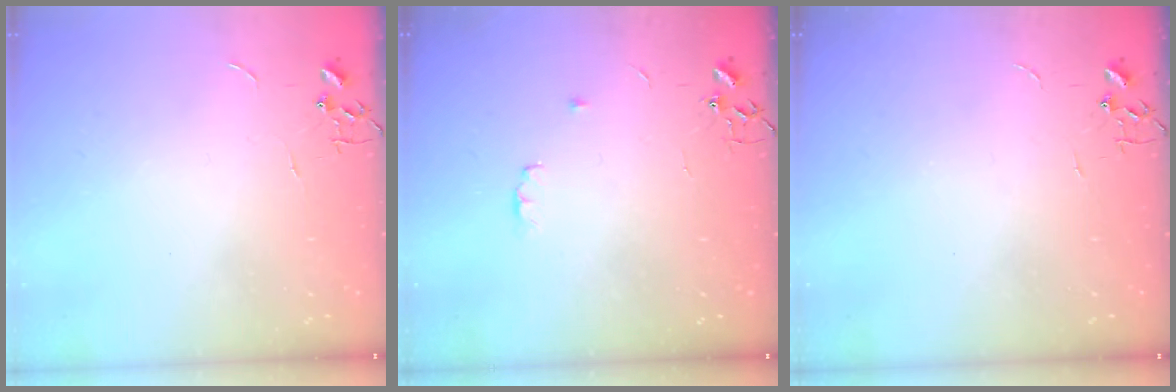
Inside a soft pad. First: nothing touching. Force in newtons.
{"total": 4.7, "press": 4.6, "slide": 0.8}
{"total": 0.0}